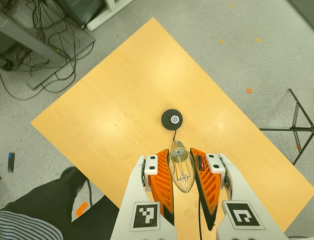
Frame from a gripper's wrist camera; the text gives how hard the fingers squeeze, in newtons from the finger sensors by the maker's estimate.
{"total": 22.8, "left": 24.5, "right": 21.0}